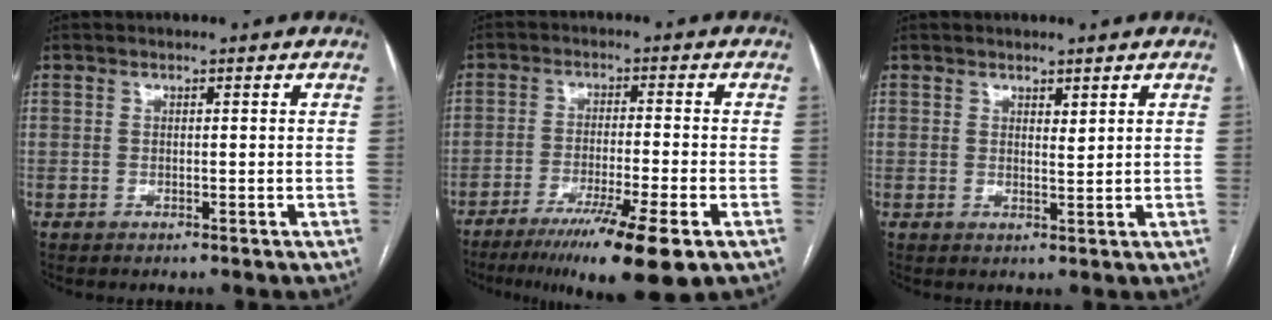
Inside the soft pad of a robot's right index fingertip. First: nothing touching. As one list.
[{"total": 12.9, "force": [-8.2, -0.1, 10.0], "torque": [-0.151, -0.033, -0.132]}, {"total": 1.3, "force": [0.9, 0.4, 0.8], "torque": [-0.012, -0.007, 0.018]}]